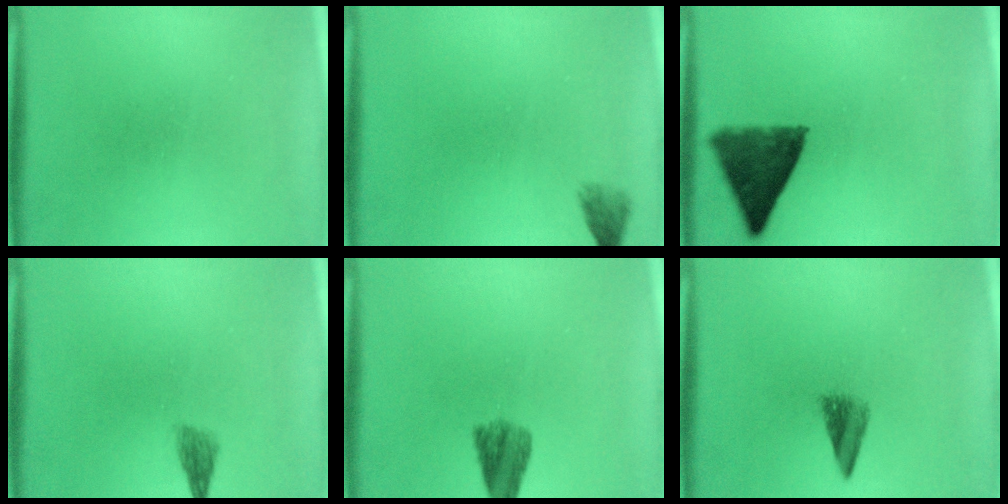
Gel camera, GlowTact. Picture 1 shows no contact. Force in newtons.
{"total": 1.5}
{"total": 9.7}
{"total": 1.8}
{"total": 4.5}
{"total": 2.9}